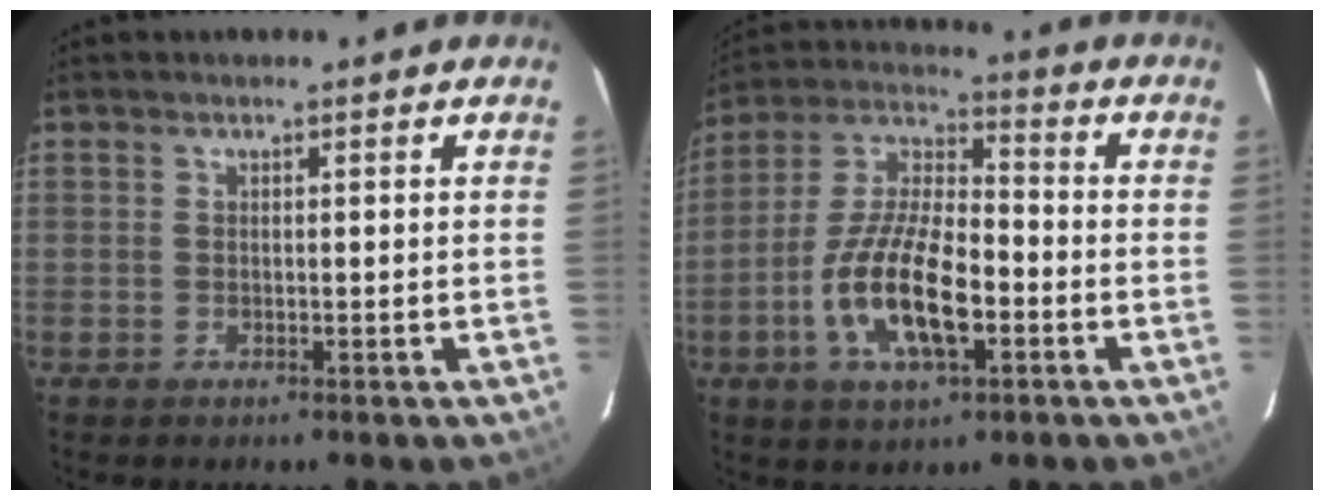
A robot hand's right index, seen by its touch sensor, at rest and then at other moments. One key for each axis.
{"total": 15.6, "fx": -5.2, "fy": 5.9, "fz": 13.5, "tx": -0.273, "ty": -0.001, "tz": -0.096}